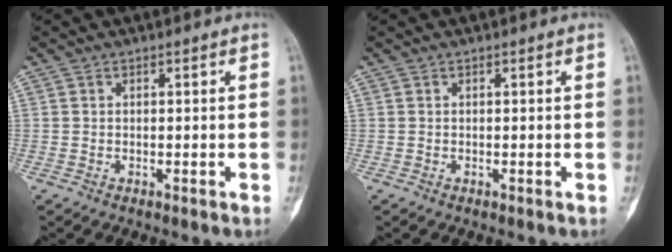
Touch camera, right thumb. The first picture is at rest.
{"total": 0.0}